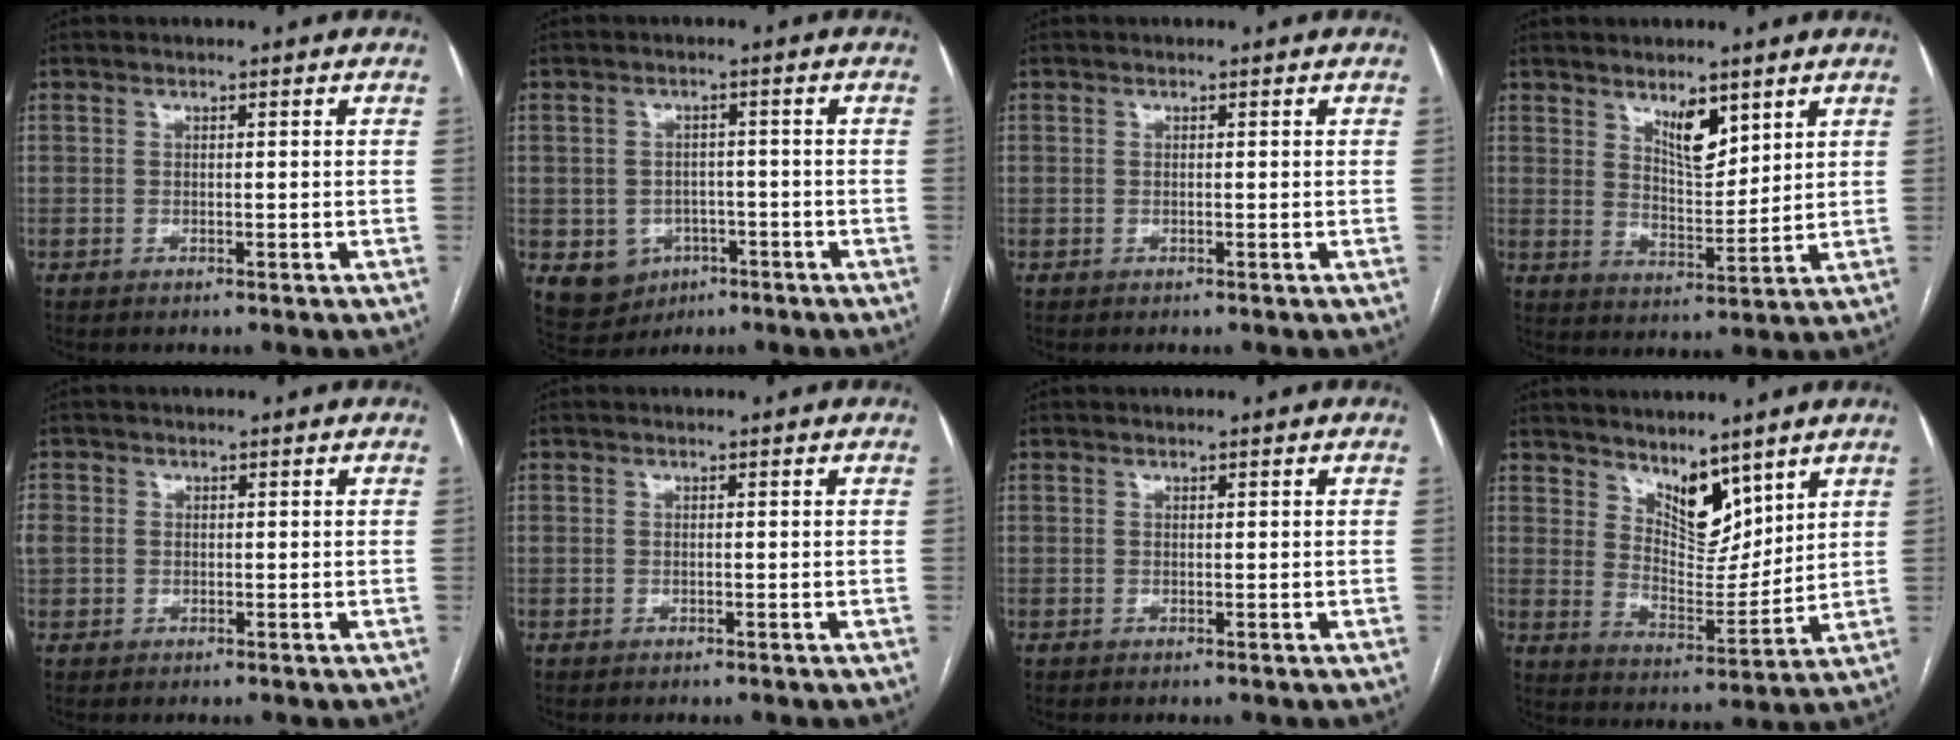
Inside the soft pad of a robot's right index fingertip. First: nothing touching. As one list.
[{"total": 7.1, "force": [-2.8, 6.1, 2.2], "torque": [-0.040, 0.006, -0.029]}, {"total": 0.0}, {"total": 6.2, "force": [3.9, 2.2, 4.2], "torque": [-0.076, -0.009, 0.073]}, {"total": 3.4, "force": [0.2, 3.0, 1.6], "torque": [-0.058, 0.018, 0.011]}, {"total": 0.0}, {"total": 0.0}, {"total": 8.2, "force": [5.9, 3.7, 4.3], "torque": [-0.069, -0.006, 0.113]}]